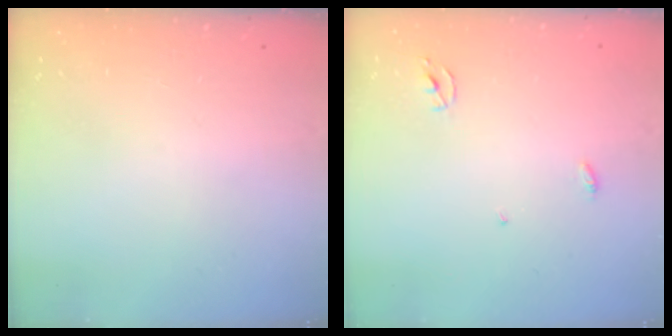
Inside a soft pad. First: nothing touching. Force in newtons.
{"total": 2.5, "press": 2.5, "slide": 0.1}